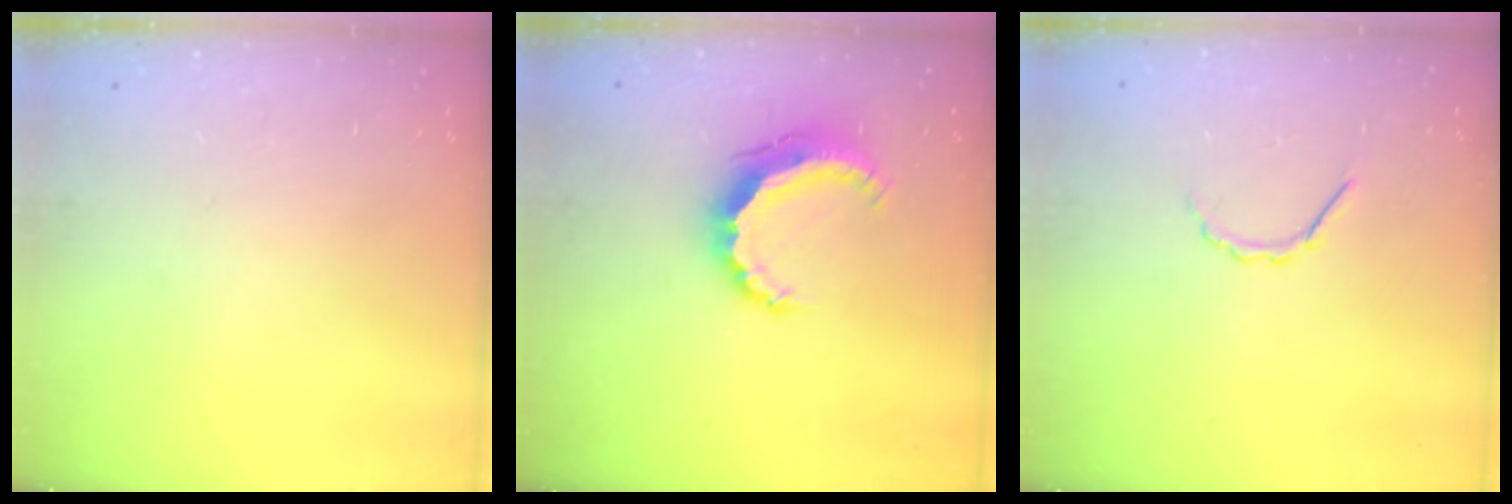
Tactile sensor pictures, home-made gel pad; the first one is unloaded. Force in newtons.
{"total": 8.1, "press": 8.0, "slide": 1.2}
{"total": 3.2, "press": 3.1, "slide": 1.0}